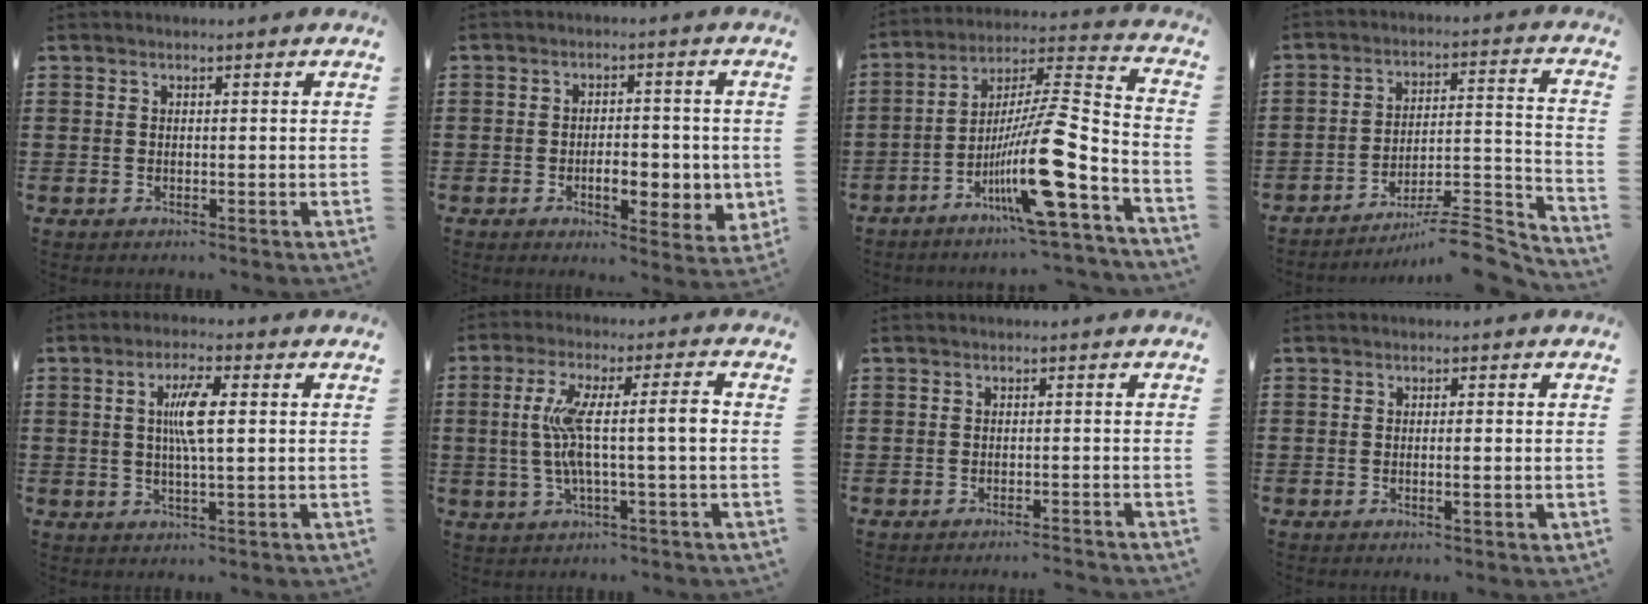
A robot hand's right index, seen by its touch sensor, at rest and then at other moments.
{"total": 6.3, "force": [-1.4, 3.1, 5.3], "torque": [-0.078, 0.002, -0.026]}
{"total": 15.5, "force": [-7.2, 2.3, 13.5], "torque": [-0.242, -0.014, -0.128]}
{"total": 8.9, "force": [-7.8, 0.9, 4.3], "torque": [-0.058, 0.011, -0.149]}
{"total": 5.7, "force": [0.8, 1.0, 5.5], "torque": [-0.106, 0.002, 0.011]}
{"total": 9.5, "force": [0.1, 1.3, 9.5], "torque": [-0.185, -0.001, -0.008]}
{"total": 1.4, "force": [-1.3, -0.3, 0.4], "torque": [-0.009, 0.000, -0.025]}
{"total": 2.0, "force": [-0.5, 0.3, 1.9], "torque": [-0.032, -0.001, -0.009]}